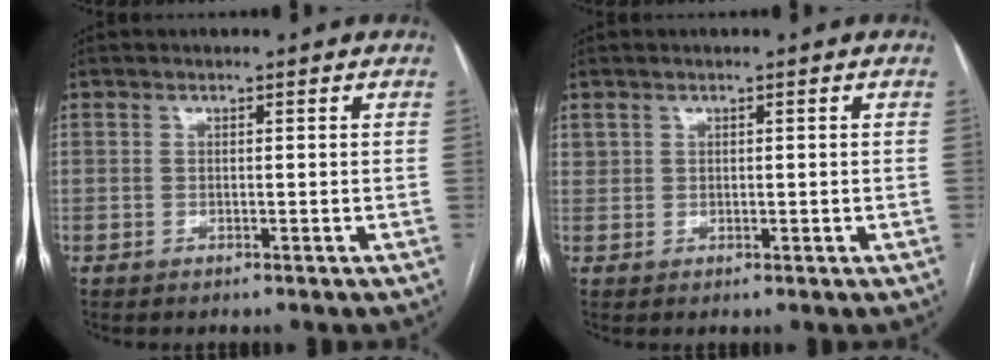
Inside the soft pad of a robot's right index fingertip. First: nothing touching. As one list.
[{"total": 1.2, "force": [0.7, 0.9, 0.2], "torque": [-0.003, 0.008, 0.018]}]